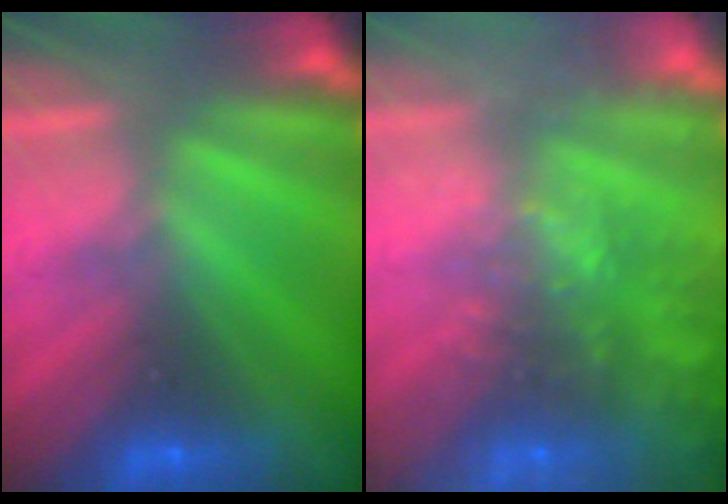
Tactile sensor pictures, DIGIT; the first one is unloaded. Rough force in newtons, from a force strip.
{"total": 8.0}